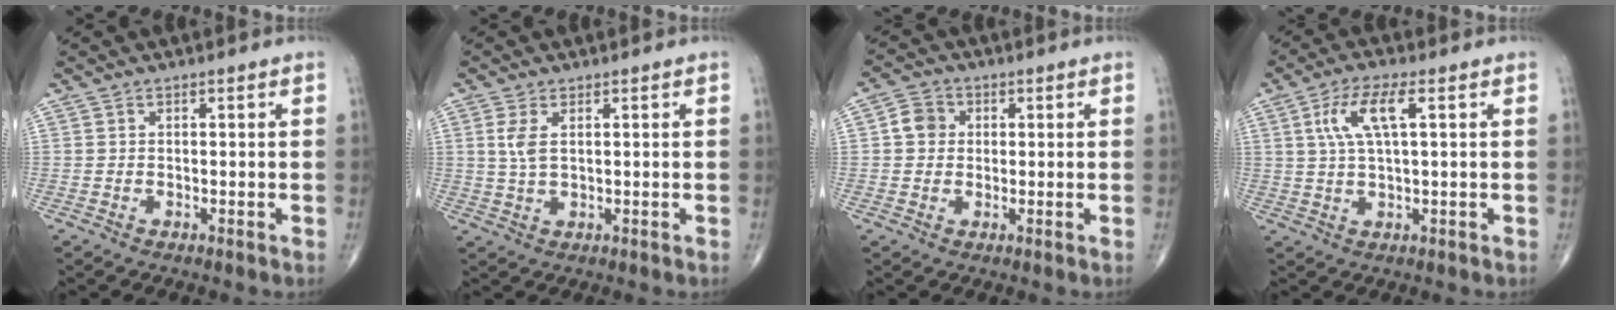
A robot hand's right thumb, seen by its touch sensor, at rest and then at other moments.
{"total": 3.5, "force": [1.0, 1.5, 3.0], "torque": [-0.068, -0.001, 0.028]}
{"total": 4.5, "force": [0.6, 4.1, 1.8], "torque": [-0.013, 0.006, 0.002]}
{"total": 7.5, "force": [2.2, 2.0, 6.9], "torque": [-0.150, 0.008, 0.044]}